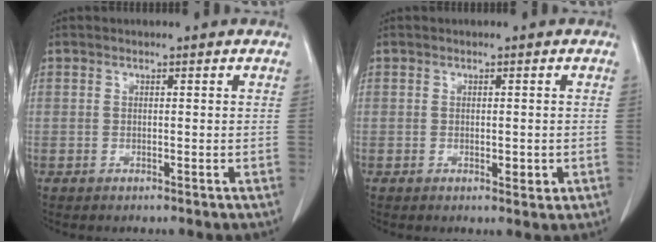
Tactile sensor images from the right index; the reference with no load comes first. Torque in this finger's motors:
{"motor_torque": [0.11, 0.16, 0.02, 0.01]}